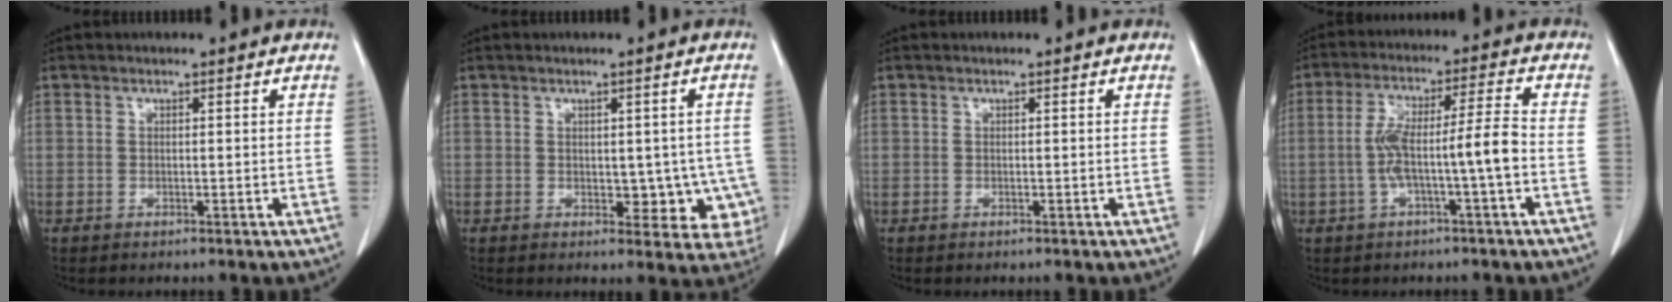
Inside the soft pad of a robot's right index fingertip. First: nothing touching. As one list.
[{"total": 6.7, "force": [-1.0, 4.4, 5.0], "torque": [-0.032, 0.009, -0.002]}, {"total": 0.0}, {"total": 8.4, "force": [-1.9, -0.2, 8.2], "torque": [-0.155, 0.026, -0.029]}]